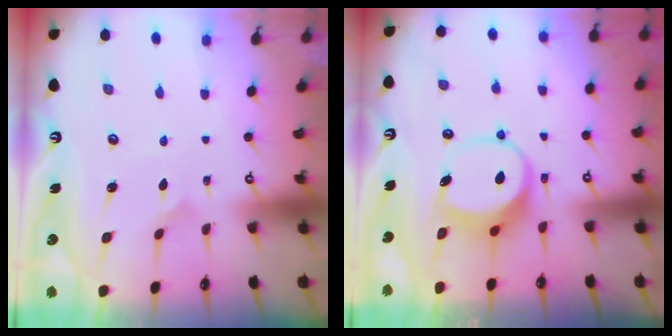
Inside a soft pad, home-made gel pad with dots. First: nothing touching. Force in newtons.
{"total": 8.4, "press": 8.3, "slide": 1.3}